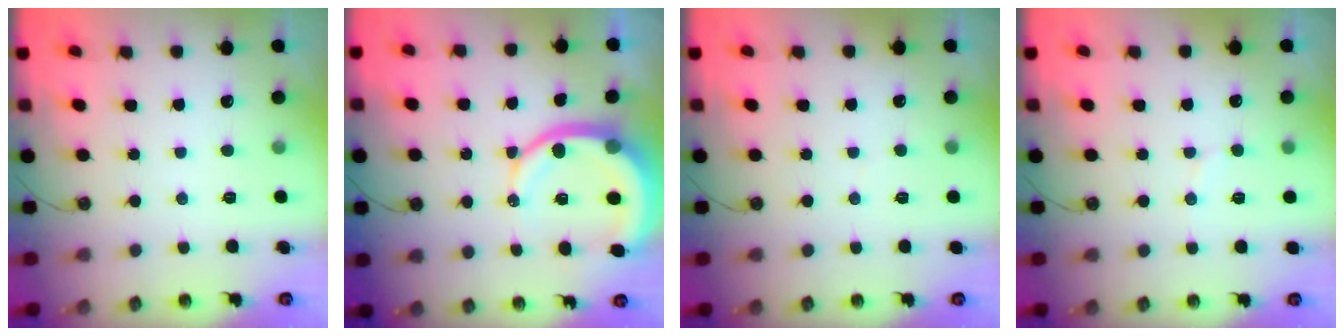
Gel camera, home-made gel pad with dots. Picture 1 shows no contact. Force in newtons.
{"total": 11.4, "press": 11.3, "slide": 1.4}
{"total": 1.4, "press": 1.3, "slide": 0.1}
{"total": 4.8, "press": 4.7, "slide": 0.7}